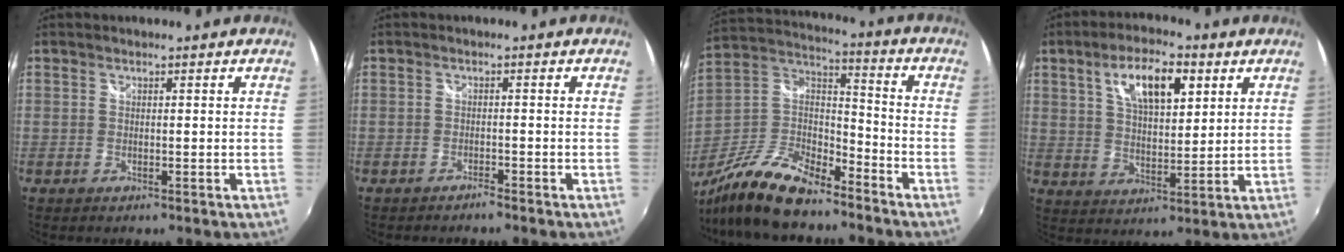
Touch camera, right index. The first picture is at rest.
{"total": 1.4, "force": [-1.4, 0.1, 0.2], "torque": [-0.010, -0.004, -0.027]}
{"total": 18.3, "force": [-13.8, 6.1, 10.3], "torque": [-0.230, -0.012, -0.260]}
{"total": 11.3, "force": [5.1, 4.6, 8.9], "torque": [-0.155, 0.019, 0.090]}